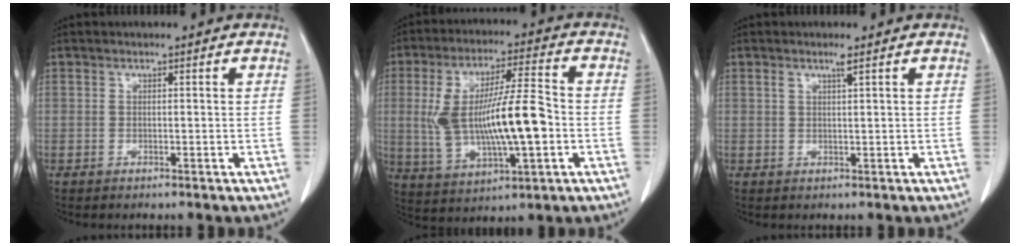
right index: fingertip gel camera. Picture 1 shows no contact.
{"total": 15.3, "force": [-1.2, 3.3, 14.9], "torque": [-0.295, 0.009, -0.012]}
{"total": 1.5, "force": [0.9, -0.2, 1.2], "torque": [-0.026, 0.002, 0.018]}